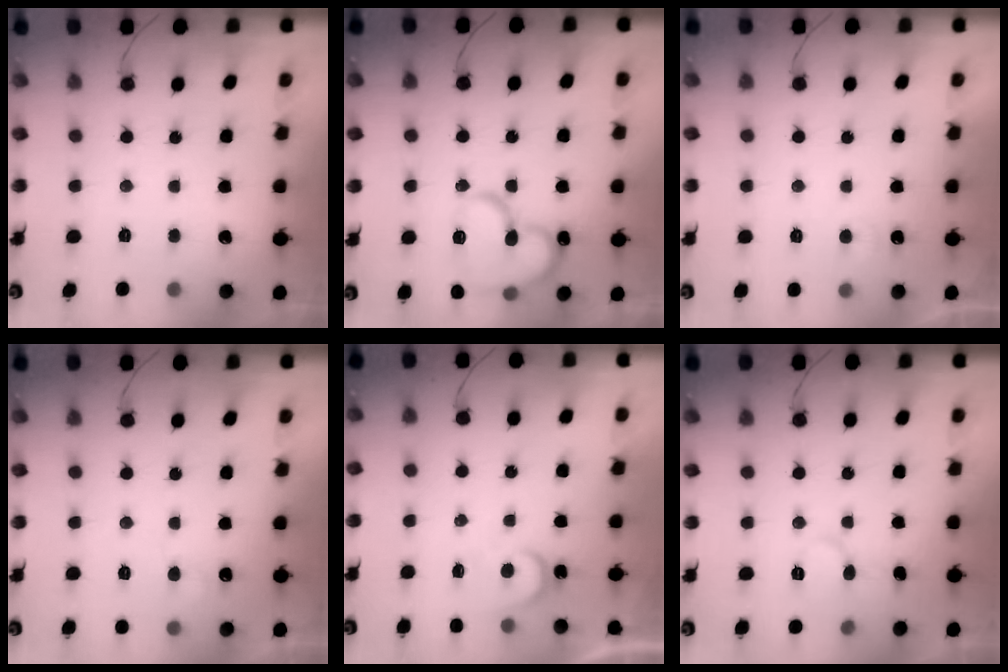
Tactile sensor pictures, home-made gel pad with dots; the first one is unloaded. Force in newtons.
{"total": 17.2, "press": 17.1, "slide": 1.6}
{"total": 3.5, "press": 3.4, "slide": 0.3}
{"total": 4.4, "press": 4.4, "slide": 0.4}
{"total": 4.7, "press": 4.7, "slide": 0.5}
{"total": 6.7, "press": 6.7, "slide": 0.7}